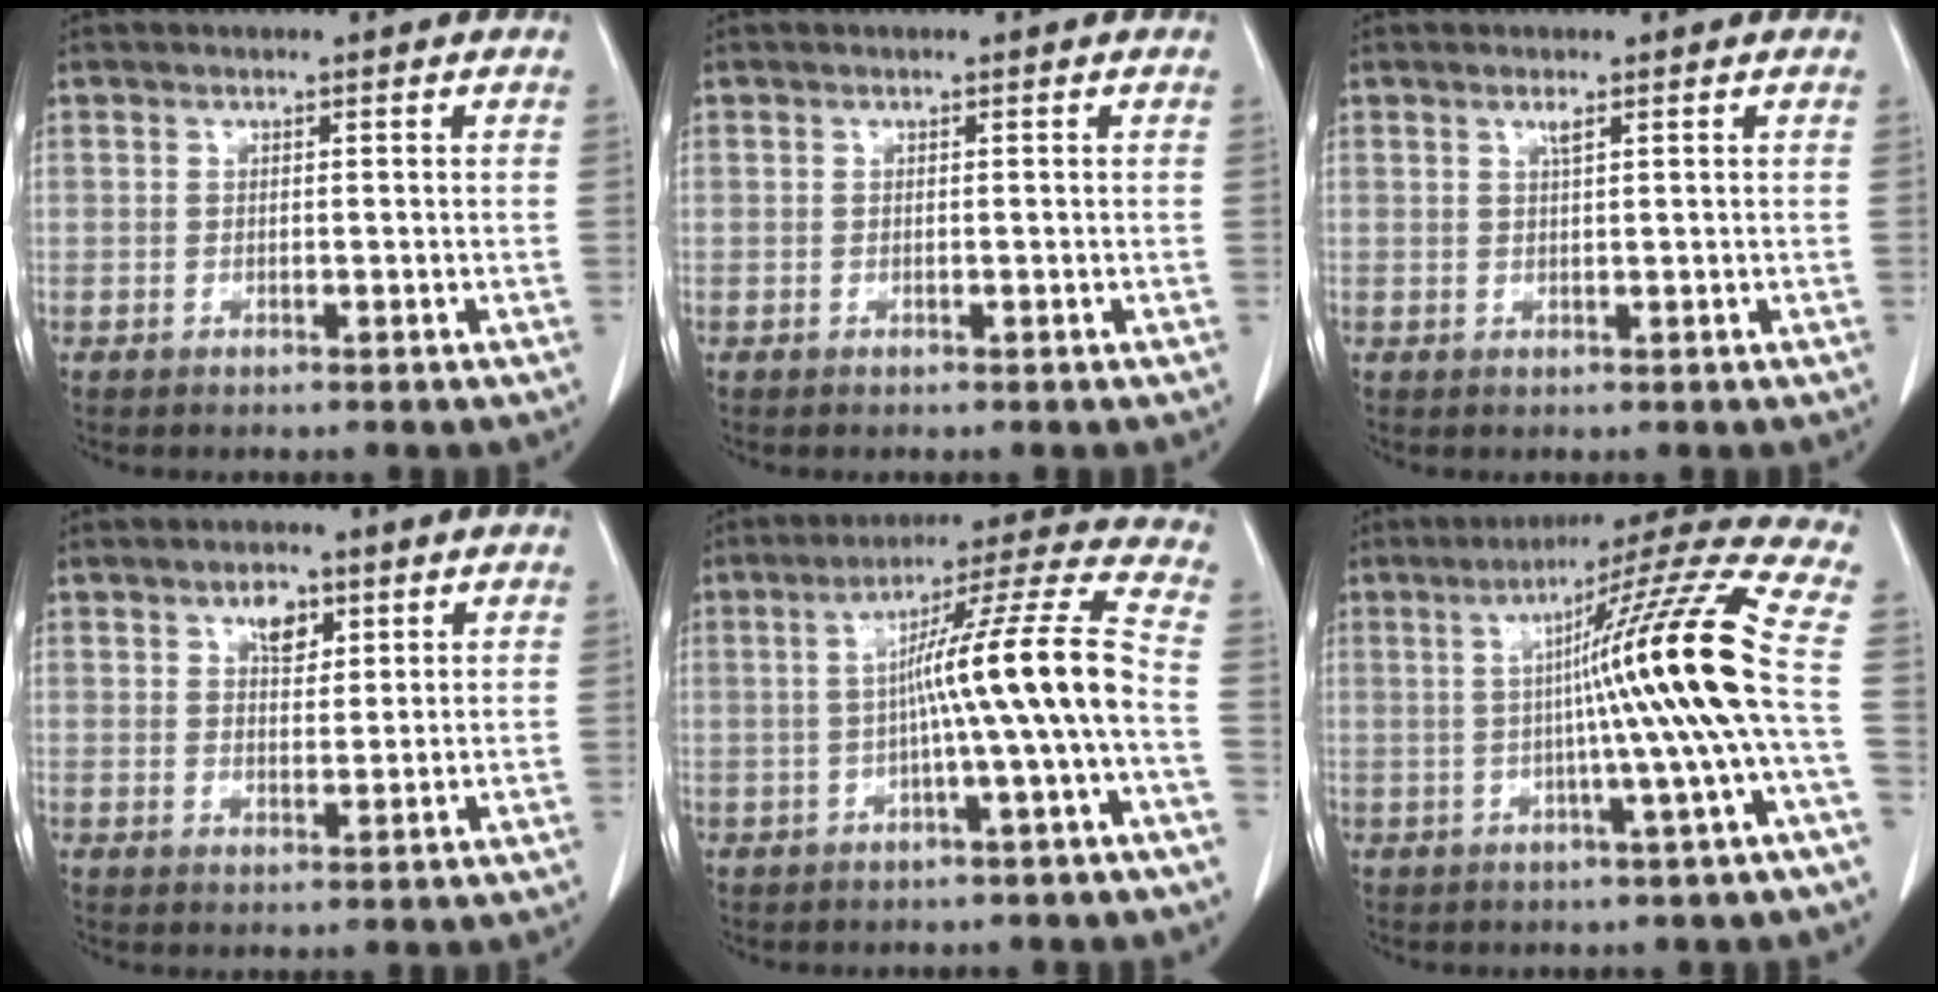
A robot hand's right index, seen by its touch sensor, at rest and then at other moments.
{"total": 0.0}
{"total": 1.1, "force": [0.6, 0.0, 0.9], "torque": [-0.018, -0.001, 0.013]}
{"total": 3.8, "force": [2.0, 2.1, 2.4], "torque": [-0.038, 0.002, 0.035]}
{"total": 11.6, "force": [-2.0, -1.6, 11.3], "torque": [-0.176, 0.025, -0.032]}
{"total": 14.7, "force": [-0.5, -2.9, 14.5], "torque": [-0.200, 0.010, -0.009]}